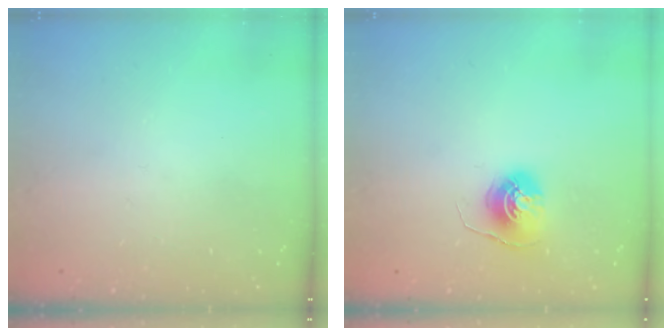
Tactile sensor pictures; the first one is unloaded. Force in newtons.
{"total": 6.4, "press": 6.4, "slide": 0.6}